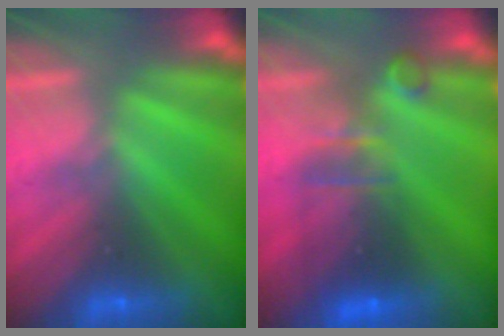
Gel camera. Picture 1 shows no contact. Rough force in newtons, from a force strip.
{"total": 7.1}